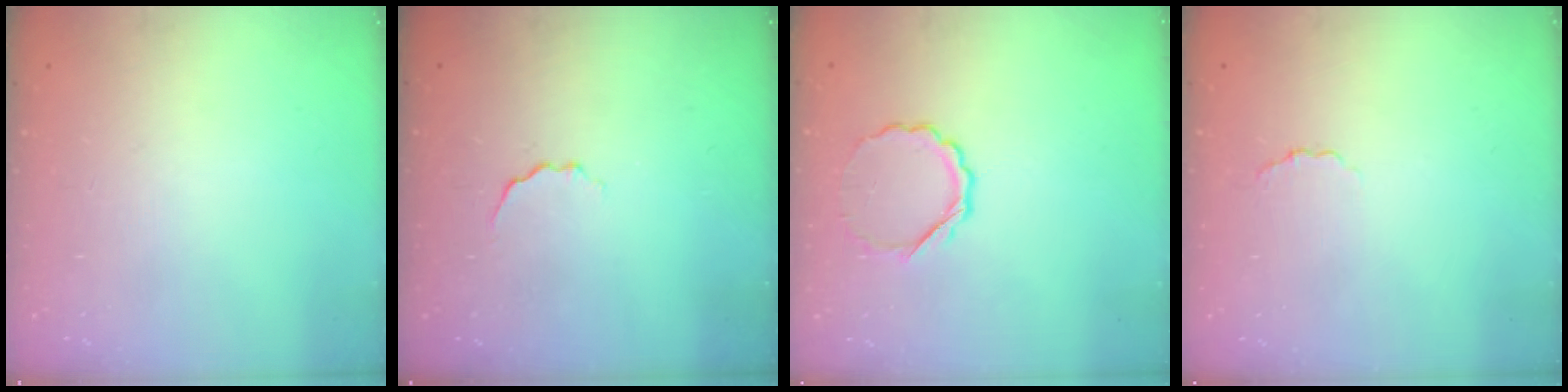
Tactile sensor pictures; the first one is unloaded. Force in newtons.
{"total": 3.0, "press": 2.9, "slide": 0.7}
{"total": 5.4, "press": 5.2, "slide": 1.4}
{"total": 1.7, "press": 1.6, "slide": 0.5}